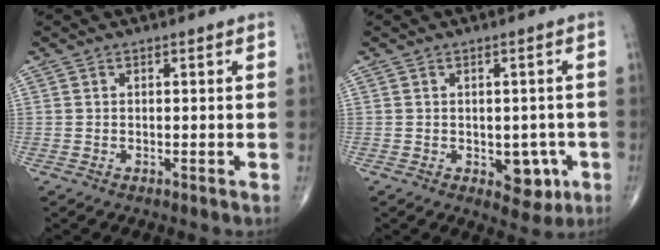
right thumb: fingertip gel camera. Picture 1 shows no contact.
{"total": 5.8, "force": [-1.7, 3.7, 4.1], "torque": [-0.018, 0.004, -0.016]}